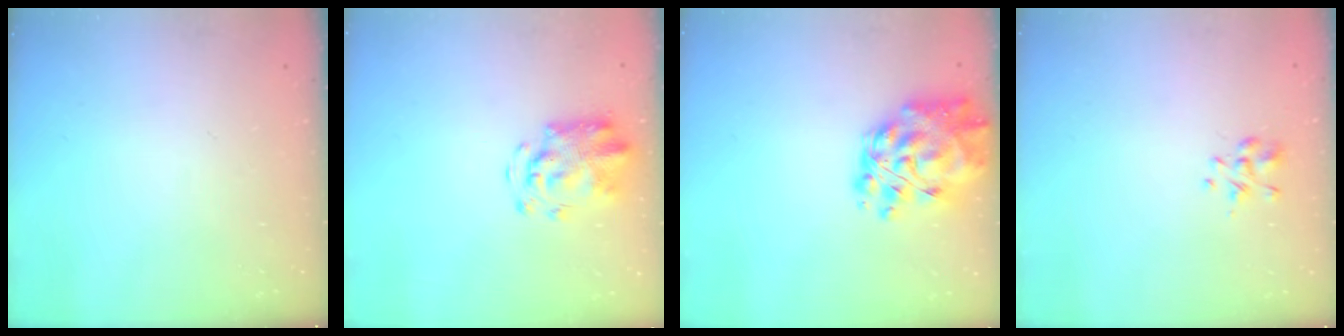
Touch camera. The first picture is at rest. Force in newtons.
{"total": 4.7, "press": 4.6, "slide": 1.1}
{"total": 15.7, "press": 15.0, "slide": 4.9}
{"total": 2.3, "press": 2.1, "slide": 0.9}